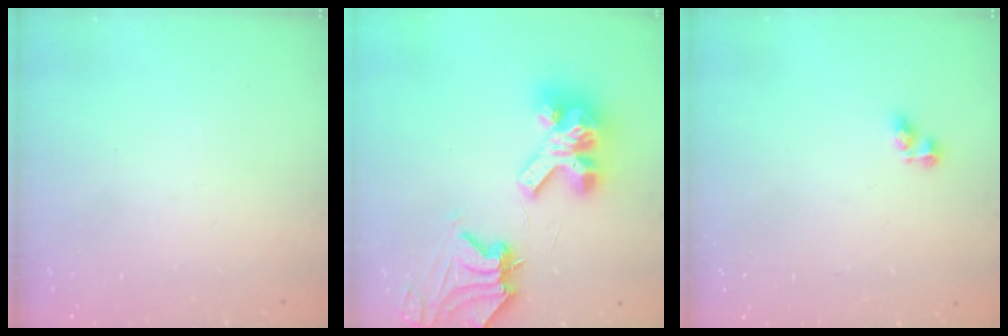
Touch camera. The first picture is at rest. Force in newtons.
{"total": 12.4, "press": 12.3, "slide": 1.4}
{"total": 2.8, "press": 2.8, "slide": 0.3}